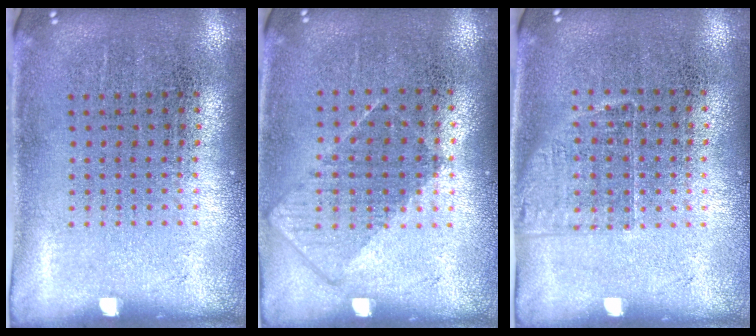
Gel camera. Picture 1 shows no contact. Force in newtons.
{"total": 0.9, "press": 0.7, "slide": 0.5}
{"total": 1.2, "press": 0.9, "slide": 0.7}